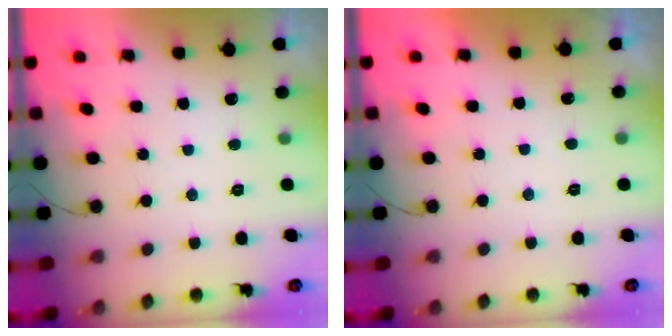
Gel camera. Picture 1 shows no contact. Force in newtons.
{"total": 0.8, "press": 0.7, "slide": 0.4}